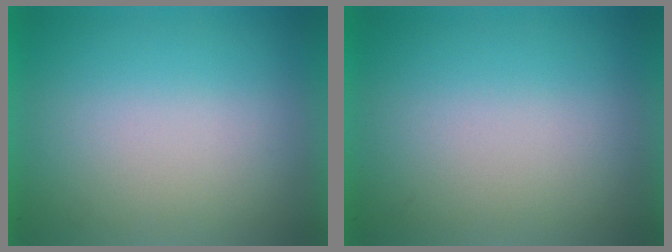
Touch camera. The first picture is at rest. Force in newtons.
{"total": 0.0}